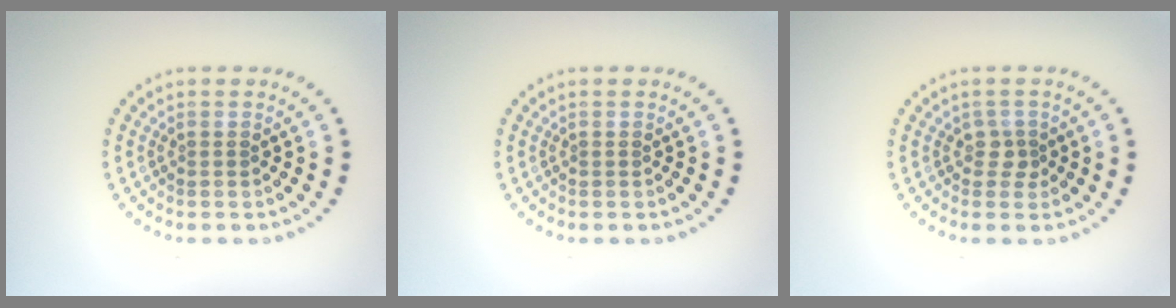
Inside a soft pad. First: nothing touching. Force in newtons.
{"total": 0.0}
{"total": 1.3, "press": 1.0, "slide": 0.9}